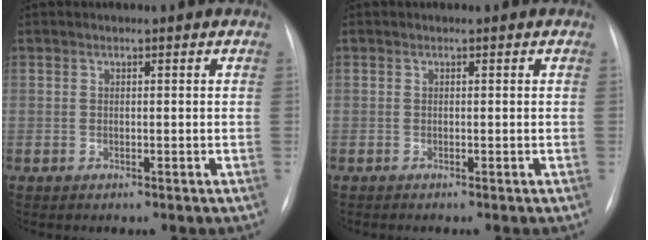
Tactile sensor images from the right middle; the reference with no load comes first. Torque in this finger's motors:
{"motor_torque": [-0.12, 0.08, -0.14, -0.03]}